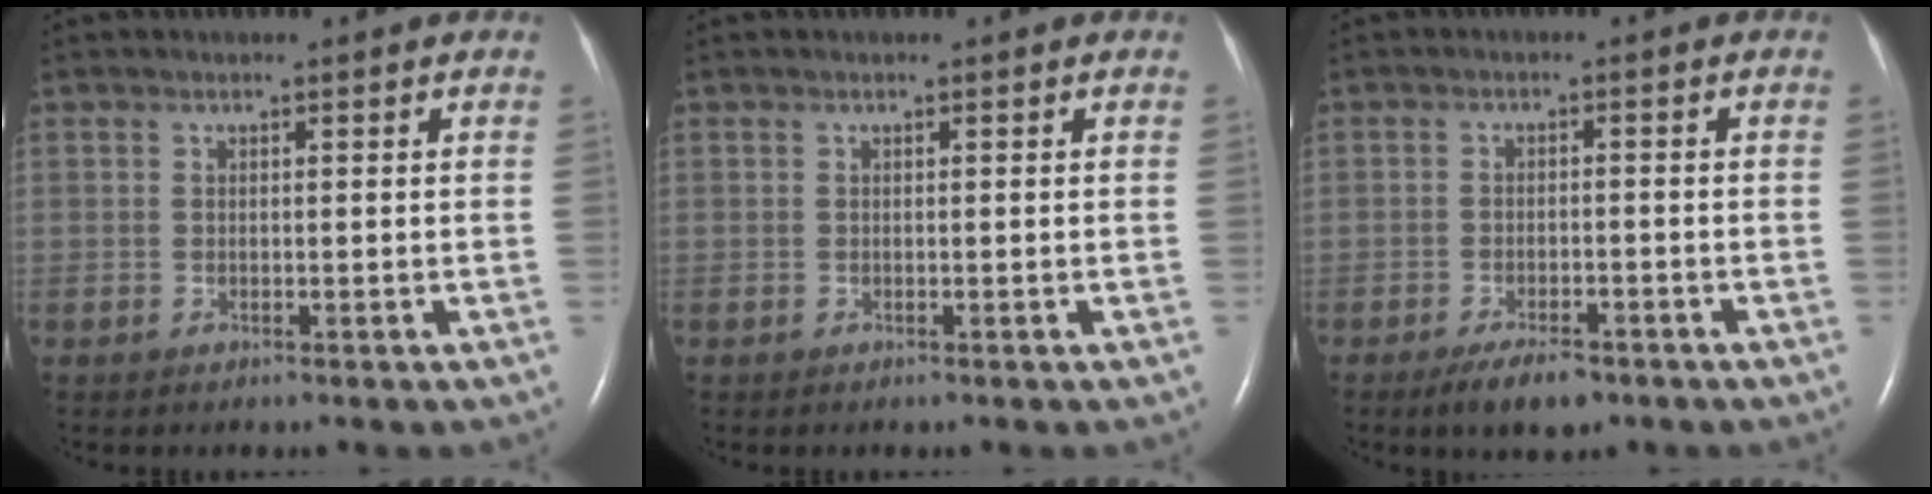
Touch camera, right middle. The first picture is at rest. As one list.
[{"total": 0.0}, {"total": 4.8, "force": [-3.4, 1.6, 3.0], "torque": [-0.059, -0.003, -0.052]}]